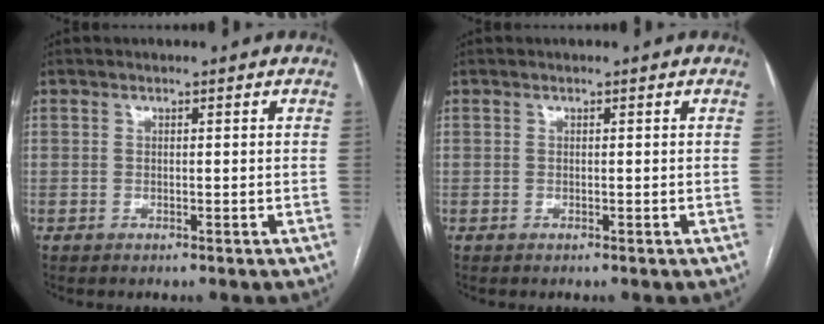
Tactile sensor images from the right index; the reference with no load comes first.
{"total": 0.0}